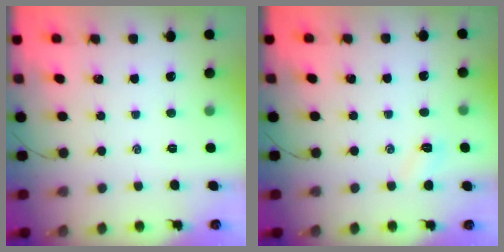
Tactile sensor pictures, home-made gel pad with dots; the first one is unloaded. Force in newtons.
{"total": 3.2, "press": 3.1, "slide": 0.9}